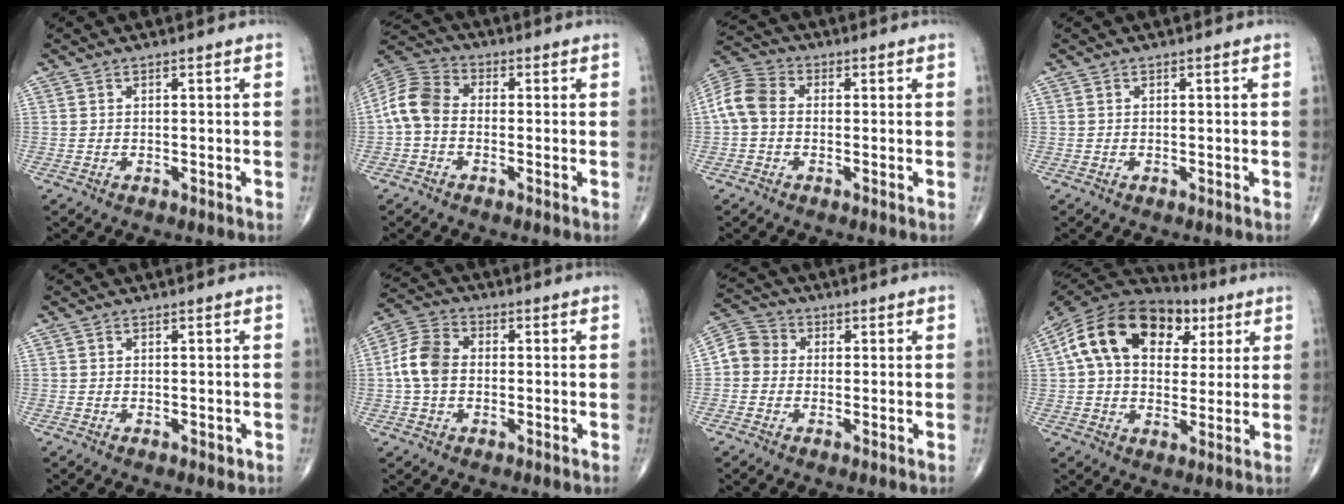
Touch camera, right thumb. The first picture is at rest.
{"total": 8.3, "force": [-1.0, 6.0, 5.7], "torque": [-0.107, 0.023, -0.037]}
{"total": 7.5, "force": [-0.2, 5.6, 5.1], "torque": [-0.102, 0.021, -0.016]}
{"total": 0.0}
{"total": 0.8, "force": [-0.1, 0.6, 0.6], "torque": [-0.004, -0.001, 0.000]}
{"total": 8.3, "force": [-0.3, 6.0, 5.7], "torque": [-0.110, 0.024, -0.016]}
{"total": 5.7, "force": [-0.1, 5.3, 2.1], "torque": [-0.023, 0.018, -0.015]}
{"total": 21.0, "force": [6.6, 13.8, 14.4], "torque": [-0.237, 0.024, 0.101]}